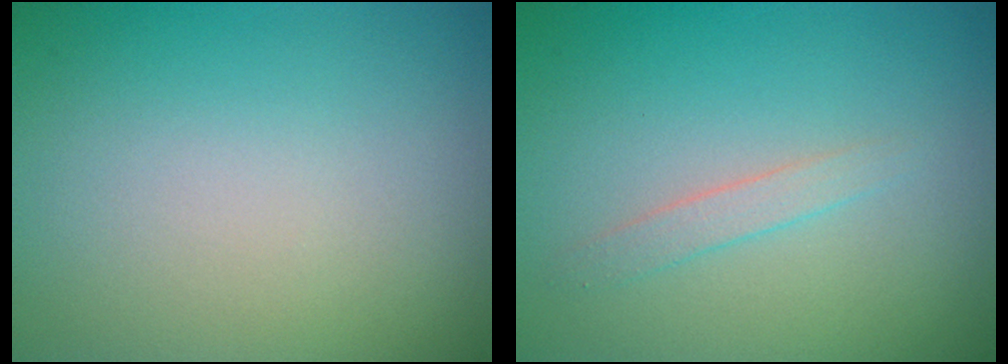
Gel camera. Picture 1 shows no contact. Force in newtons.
{"total": 1.1, "press": 1.1, "slide": 0.1}